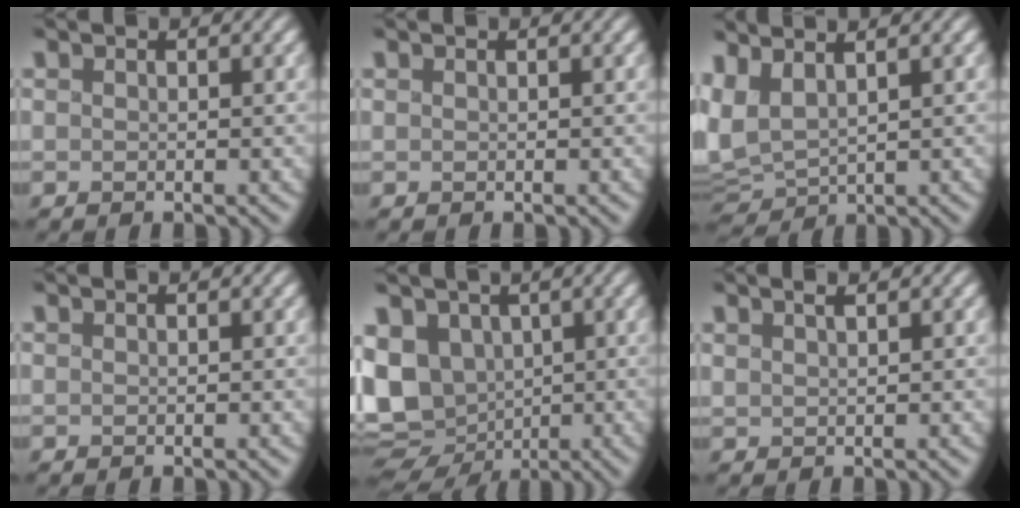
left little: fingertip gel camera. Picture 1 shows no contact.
{"total": 0.0}
{"total": 4.7, "force": [1.3, 2.5, 3.7], "torque": [-0.096, 0.005, 0.021]}
{"total": 0.0}
{"total": 11.0, "force": [-1.6, 8.8, 6.4], "torque": [-0.129, -0.015, -0.023]}
{"total": 0.9, "force": [0.5, 0.2, 0.7], "torque": [-0.018, 0.001, 0.013]}